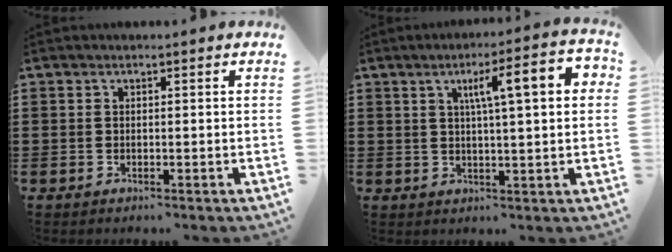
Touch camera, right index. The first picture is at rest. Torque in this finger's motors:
{"motor_torque": [0.76, 0.01, 0.34, 0.08]}